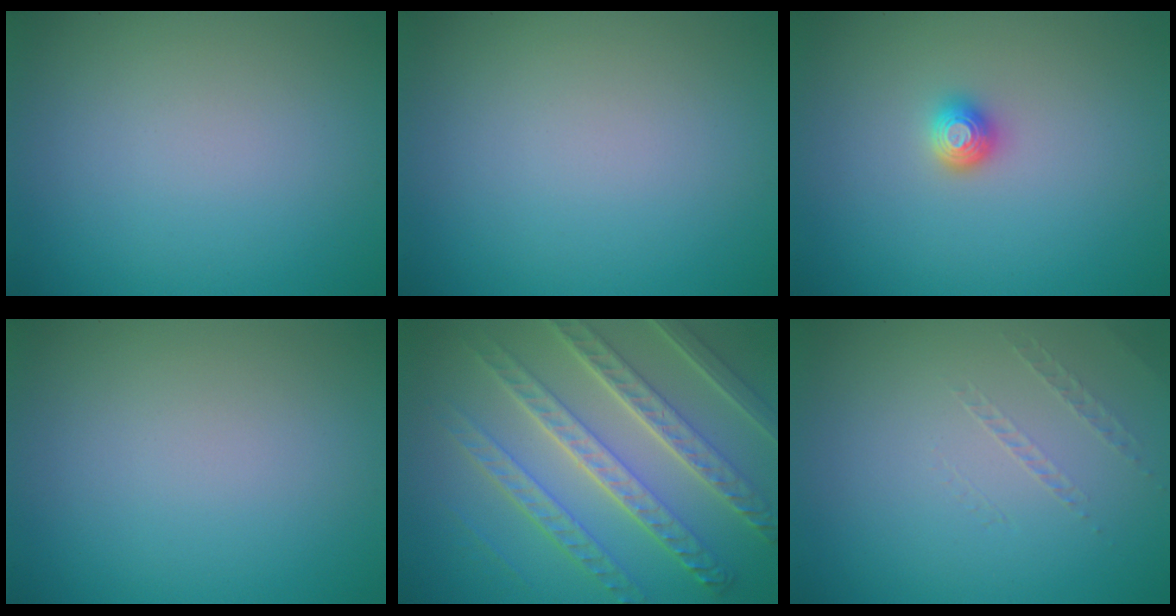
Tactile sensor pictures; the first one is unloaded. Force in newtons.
{"total": 0.0}
{"total": 1.4, "press": 1.2, "slide": 0.6}
{"total": 0.0}
{"total": 8.2, "press": 6.4, "slide": 5.1}
{"total": 0.9, "press": 0.1, "slide": 0.9}